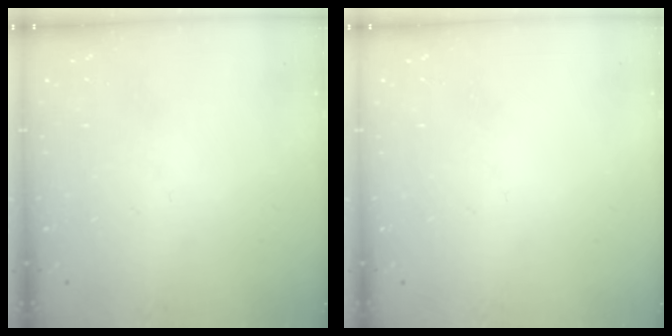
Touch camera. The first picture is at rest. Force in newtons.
{"total": 0.0}